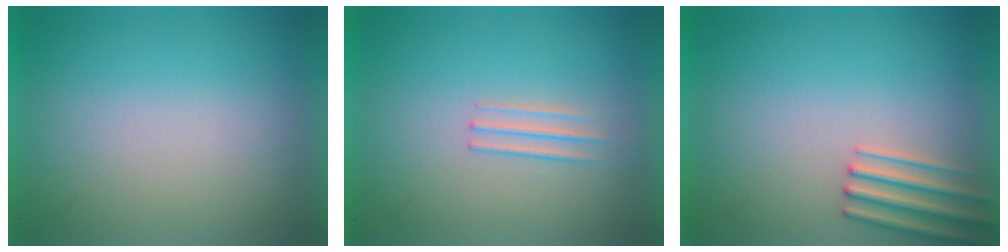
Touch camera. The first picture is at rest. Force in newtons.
{"total": 1.3}
{"total": 2.5}